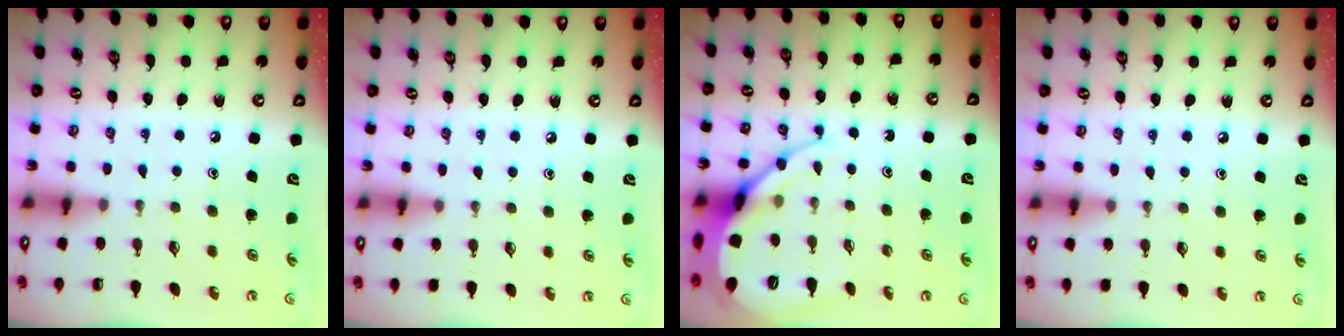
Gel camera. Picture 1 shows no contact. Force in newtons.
{"total": 3.5, "press": 3.4, "slide": 0.5}
{"total": 9.9, "press": 9.8, "slide": 1.2}
{"total": 3.5, "press": 3.4, "slide": 0.5}